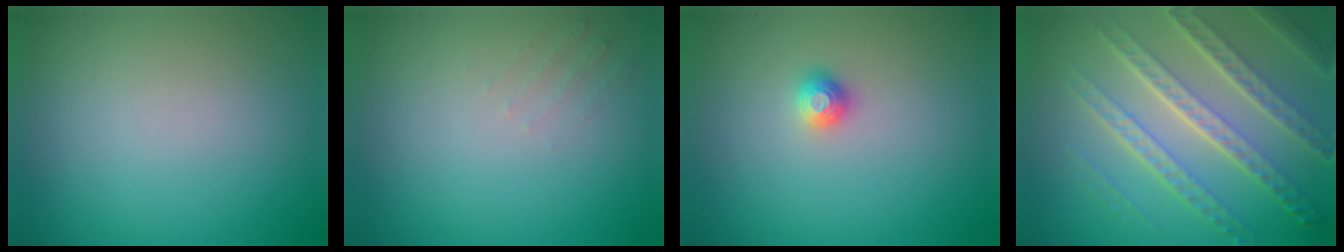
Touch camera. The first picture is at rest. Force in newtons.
{"total": 0.8, "press": 0.8, "slide": 0.2}
{"total": 1.2, "press": 1.1, "slide": 0.3}
{"total": 7.2, "press": 5.0, "slide": 5.1}